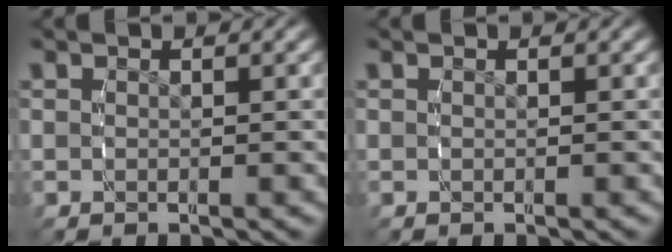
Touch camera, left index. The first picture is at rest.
{"total": 0.0}